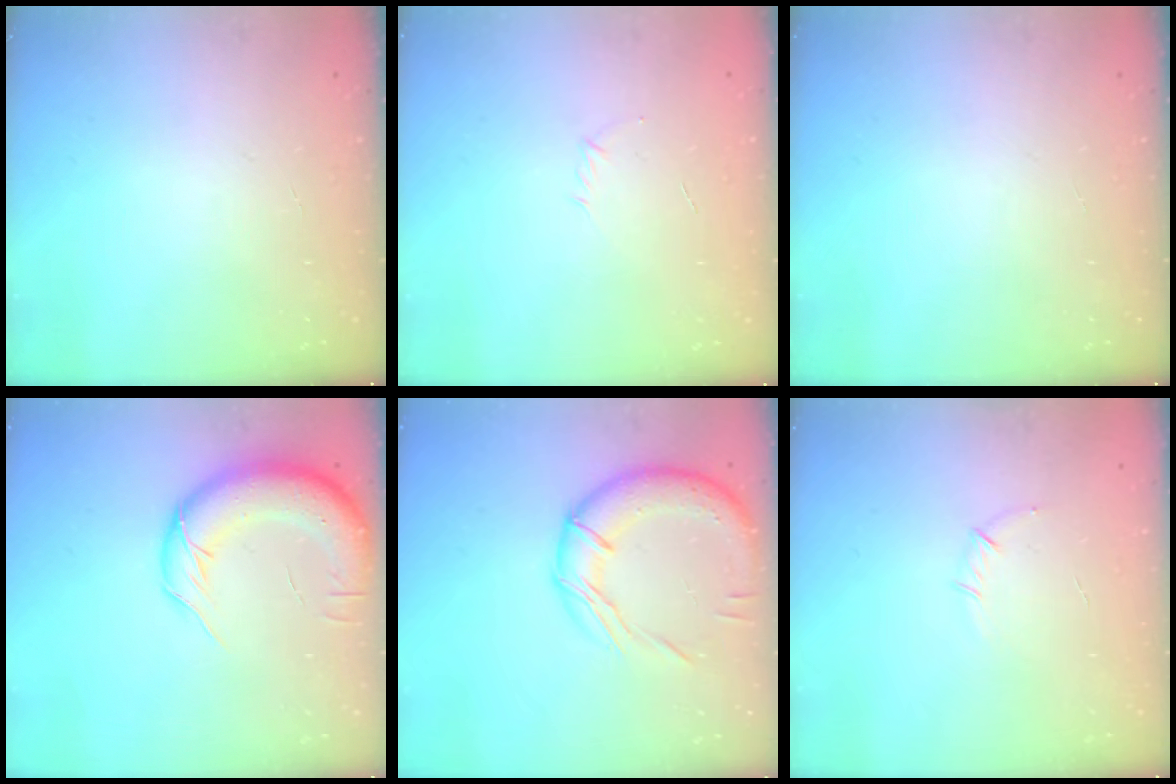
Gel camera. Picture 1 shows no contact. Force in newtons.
{"total": 2.7, "press": 2.6, "slide": 0.7}
{"total": 0.0}
{"total": 16.2, "press": 15.8, "slide": 3.3}
{"total": 17.1, "press": 17.0, "slide": 1.9}
{"total": 4.7, "press": 4.5, "slide": 1.3}